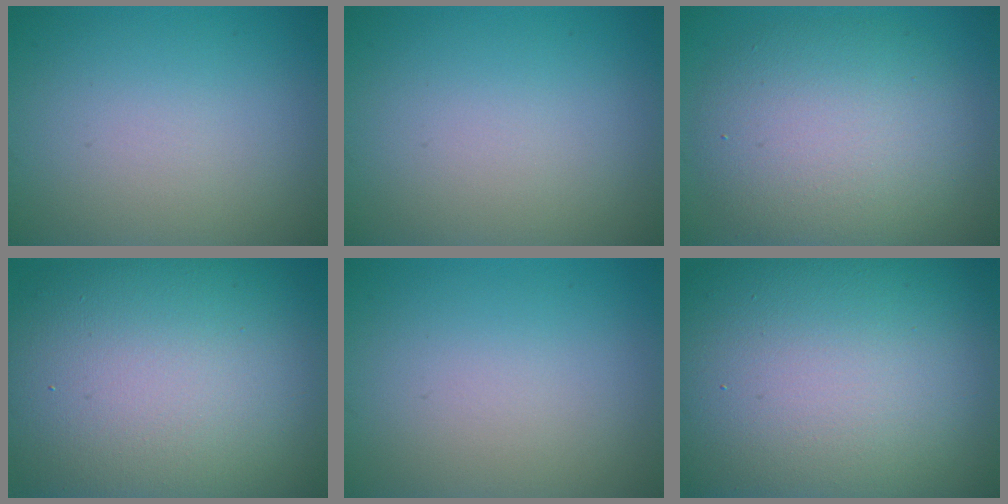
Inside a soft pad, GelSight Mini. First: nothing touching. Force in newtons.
{"total": 1.6, "press": 1.6, "slide": 0.0}
{"total": 7.8, "press": 7.8, "slide": 0.2}
{"total": 18.0, "press": 18.0, "slide": 0.8}
{"total": 0.0}
{"total": 21.9, "press": 21.9, "slide": 1.2}